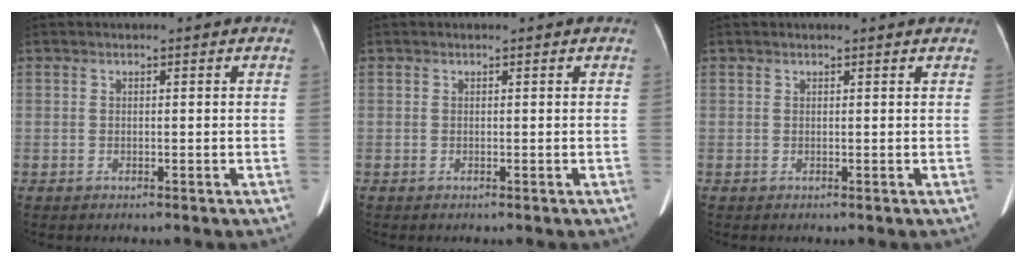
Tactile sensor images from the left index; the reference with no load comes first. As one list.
[{"total": 0.0}, {"total": 1.5, "force": [1.5, -0.1, 0.3], "torque": [-0.014, 0.006, 0.016]}]